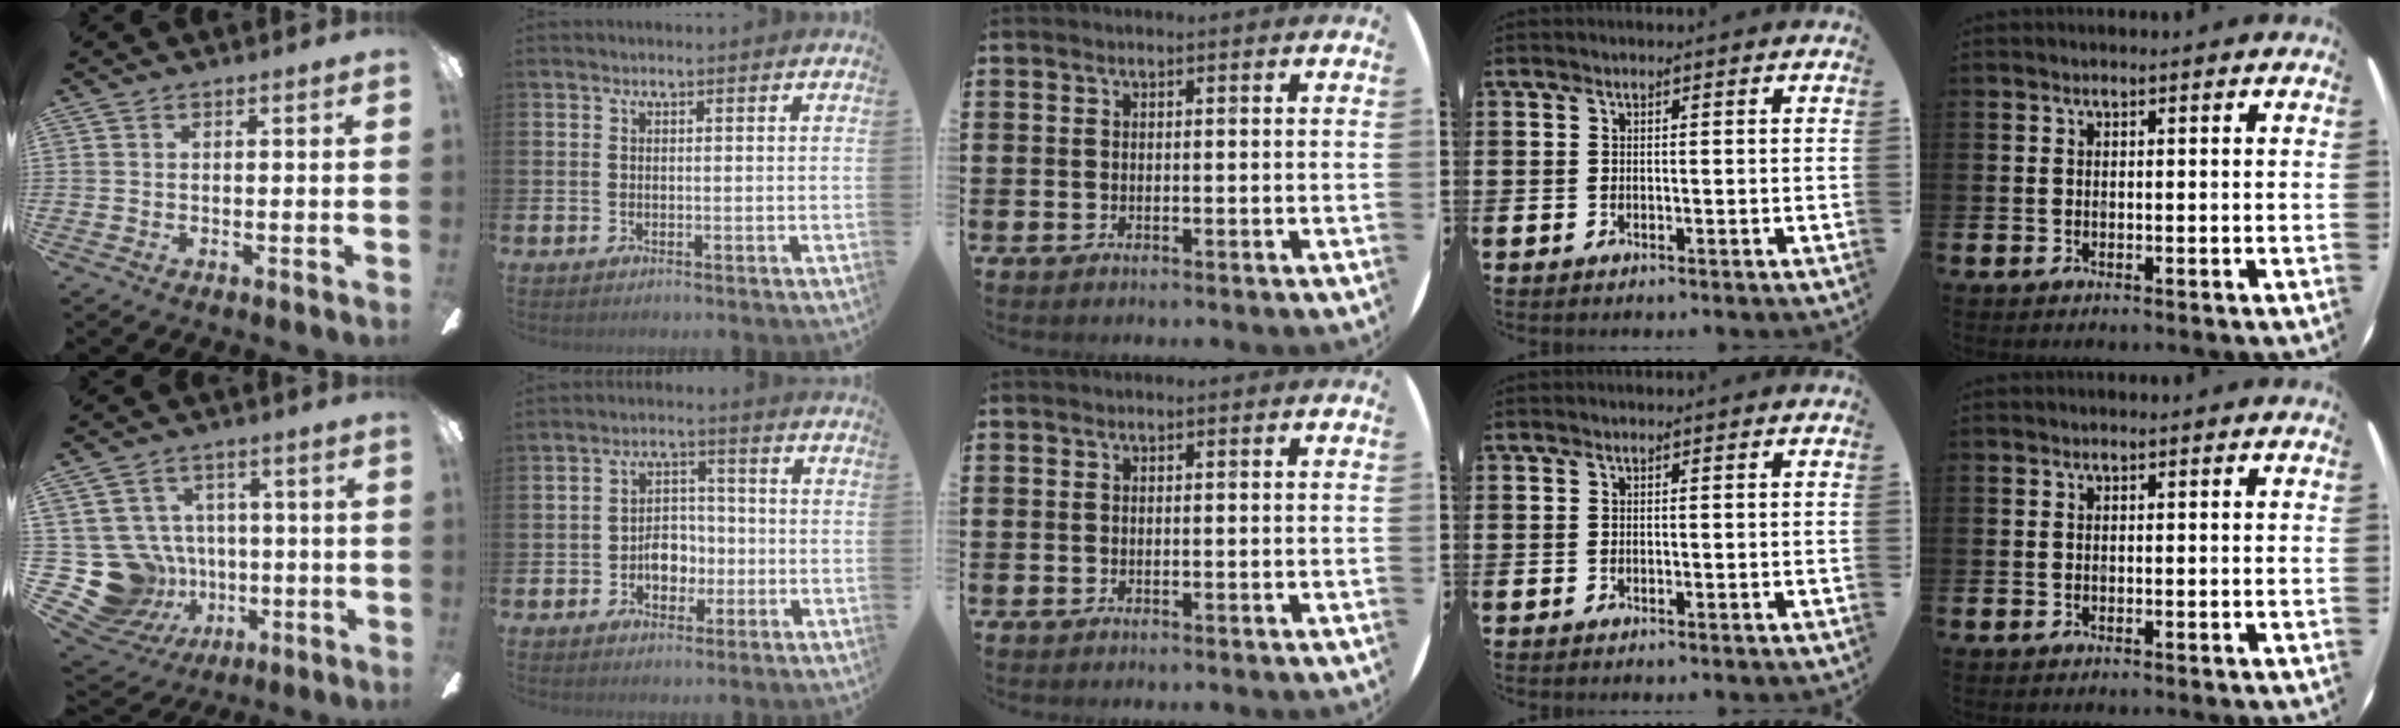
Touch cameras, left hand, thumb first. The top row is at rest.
{"thumb": {"total": 15.7, "force": [-2.5, 14.8, 4.7], "torque": [-0.138, 0.004, -0.018]}, "index": {"total": 4.5, "force": [-1.4, 3.4, 2.4], "torque": [-0.036, 0.004, -0.034]}}